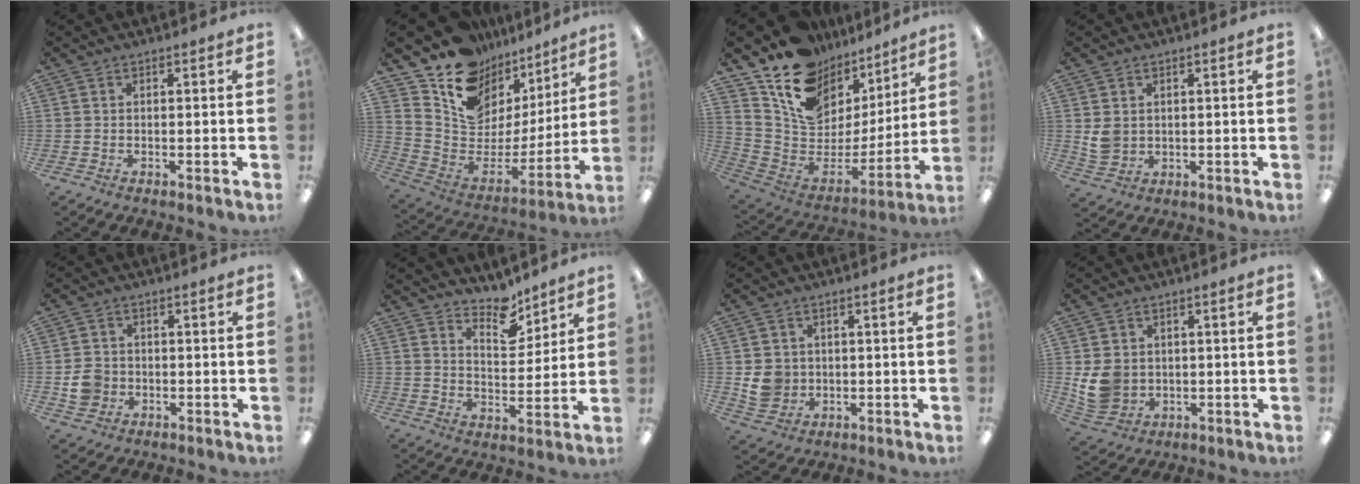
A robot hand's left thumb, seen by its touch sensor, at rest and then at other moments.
{"total": 14.1, "force": [10.3, 9.0, 3.5], "torque": [-0.067, -0.105, 0.193]}
{"total": 15.2, "force": [10.5, 9.8, 5.1], "torque": [-0.105, -0.089, 0.199]}
{"total": 4.4, "force": [1.3, 3.7, 2.0], "torque": [-0.032, 0.004, 0.028]}
{"total": 5.2, "force": [-1.1, 4.7, 1.9], "torque": [-0.031, 0.006, -0.019]}
{"total": 9.0, "force": [7.5, 3.9, 3.0], "torque": [-0.028, -0.056, 0.133]}
{"total": 6.0, "force": [0.2, 5.6, 1.9], "torque": [-0.035, 0.009, 0.007]}
{"total": 8.3, "force": [0.3, 7.4, 3.8], "torque": [-0.088, 0.011, 0.011]}